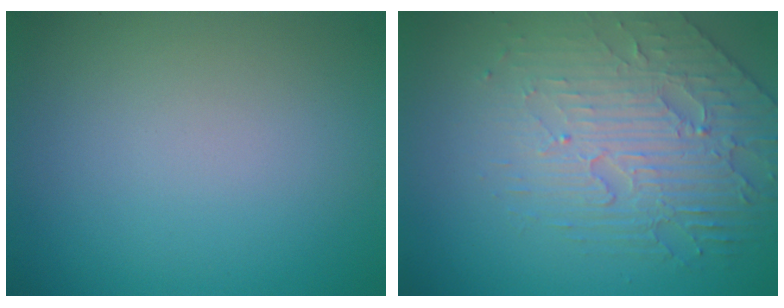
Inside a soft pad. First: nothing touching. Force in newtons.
{"total": 4.6, "press": 4.2, "slide": 1.9}